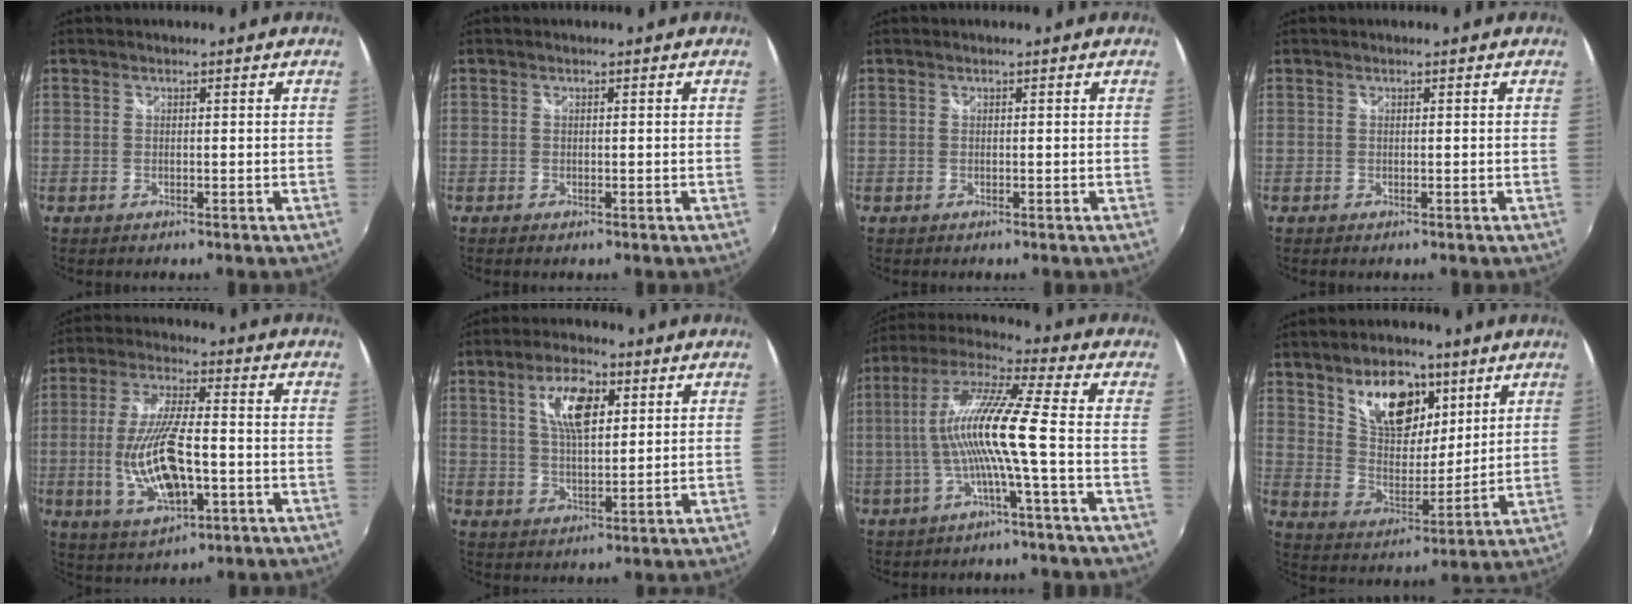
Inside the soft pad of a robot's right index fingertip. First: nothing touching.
{"total": 0.0}
{"total": 0.0}
{"total": 0.0}
{"total": 14.7, "force": [-3.2, 5.4, 13.3], "torque": [-0.269, -0.011, -0.048]}
{"total": 8.8, "force": [3.3, 3.7, 7.3], "torque": [-0.136, 0.011, 0.061]}
{"total": 12.6, "force": [-2.2, -1.1, 12.3], "torque": [-0.230, 0.006, -0.039]}
{"total": 14.6, "force": [8.1, 8.3, 8.9], "torque": [-0.145, 0.008, 0.150]}